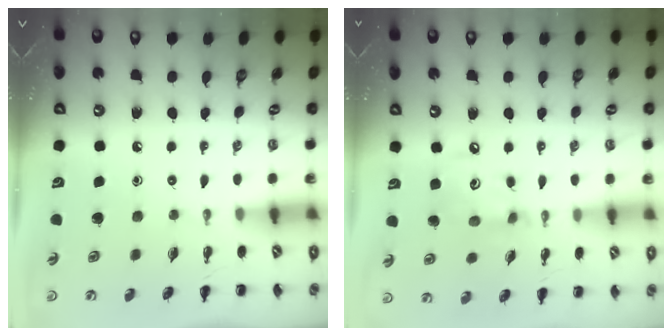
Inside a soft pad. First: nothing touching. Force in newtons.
{"total": 6.4, "press": 6.4, "slide": 0.5}